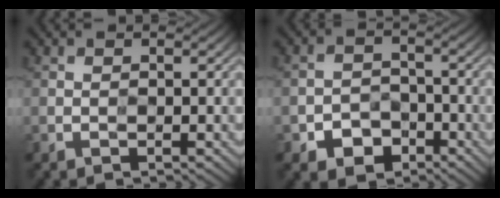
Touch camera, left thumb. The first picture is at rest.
{"total": 4.5, "force": [-2.6, 3.1, 1.9], "torque": [-0.032, -0.003, -0.052]}